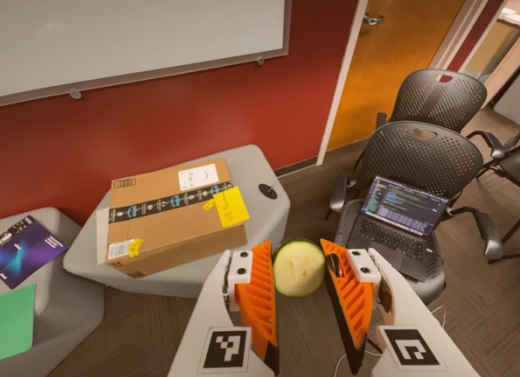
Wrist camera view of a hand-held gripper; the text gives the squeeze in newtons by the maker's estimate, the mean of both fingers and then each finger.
{"total": 8.1, "left": 8.1, "right": 8.1}